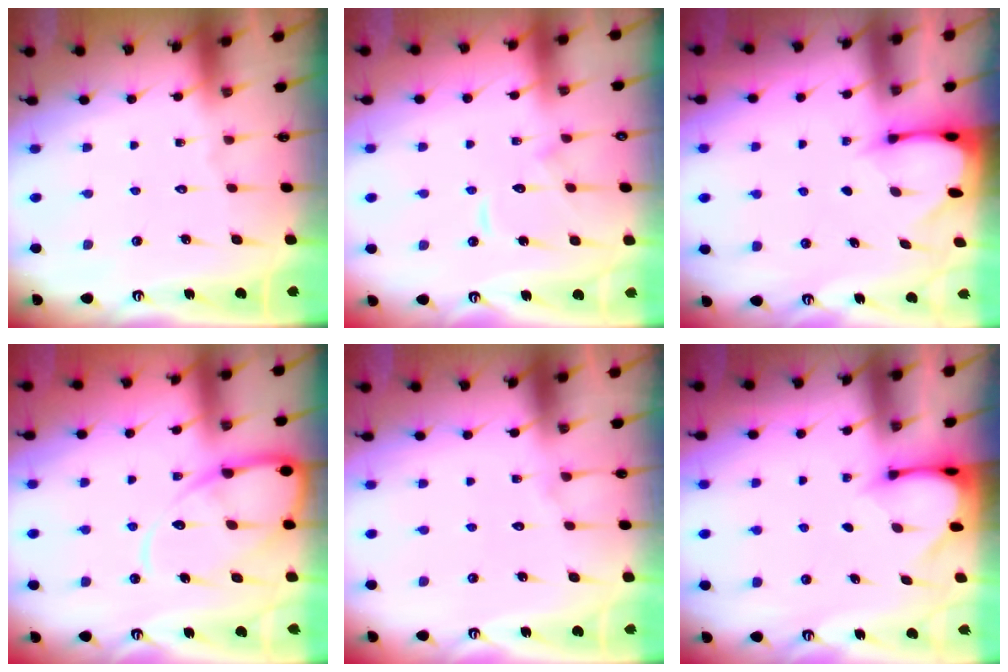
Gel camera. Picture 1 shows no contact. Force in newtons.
{"total": 8.6, "press": 8.5, "slide": 0.7}
{"total": 2.5, "press": 2.5, "slide": 0.3}
{"total": 12.3, "press": 12.3, "slide": 1.3}
{"total": 2.9, "press": 2.9, "slide": 0.2}
{"total": 3.4, "press": 3.4, "slide": 0.3}